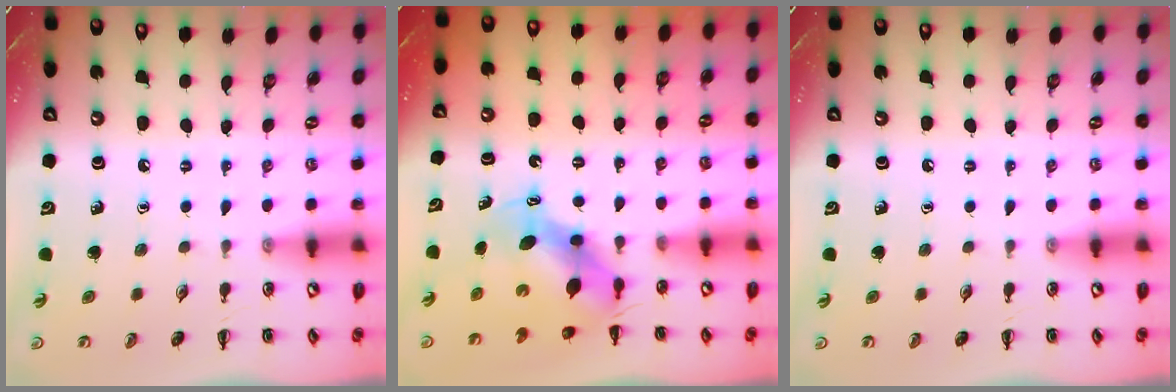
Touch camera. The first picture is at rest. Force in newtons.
{"total": 6.6, "press": 6.5, "slide": 1.2}
{"total": 0.0}